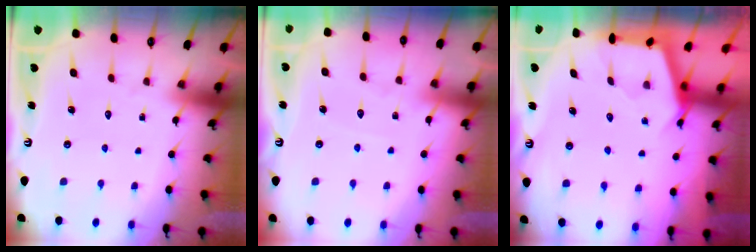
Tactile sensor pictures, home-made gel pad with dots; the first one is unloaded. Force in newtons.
{"total": 4.6, "press": 4.5, "slide": 0.4}
{"total": 2.8, "press": 2.8, "slide": 0.4}